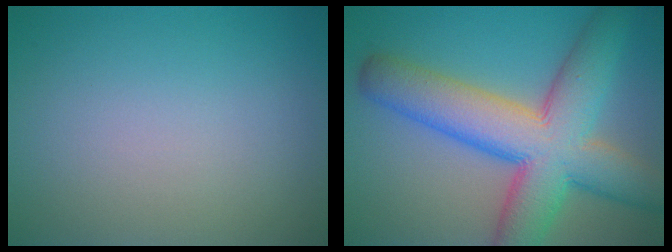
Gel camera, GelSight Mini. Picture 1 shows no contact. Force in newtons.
{"total": 11.1, "press": 11.1, "slide": 0.3}